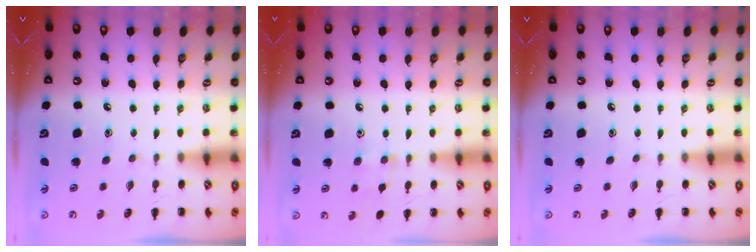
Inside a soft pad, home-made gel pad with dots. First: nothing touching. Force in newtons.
{"total": 7.0, "press": 6.7, "slide": 2.1}
{"total": 0.0}